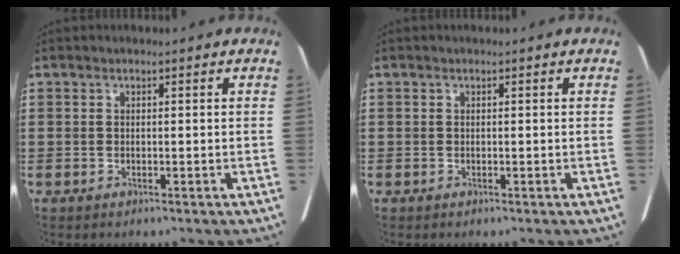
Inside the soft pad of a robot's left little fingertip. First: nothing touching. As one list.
[{"total": 0.0}]